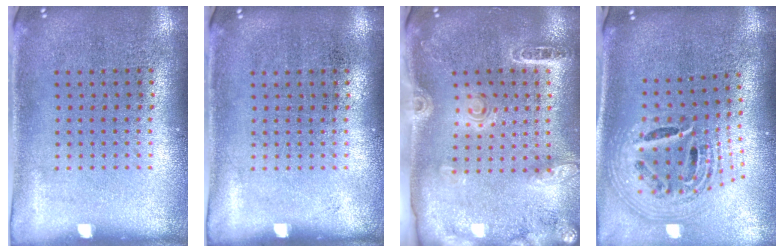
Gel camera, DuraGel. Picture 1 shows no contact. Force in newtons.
{"total": 0.0}
{"total": 1.8, "press": 1.8, "slide": 0.2}
{"total": 2.7, "press": 1.9, "slide": 1.9}